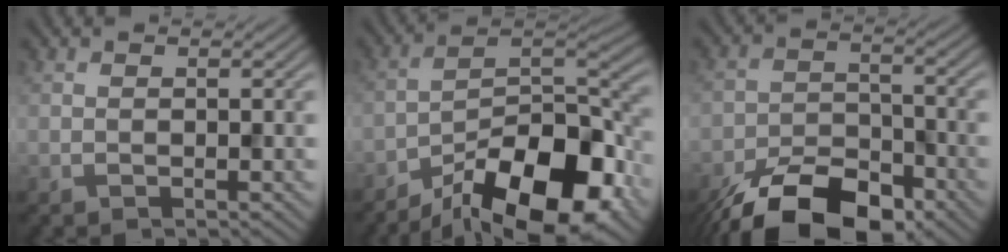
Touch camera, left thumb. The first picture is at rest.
{"total": 16.5, "force": [-11.0, 6.2, 10.6], "torque": [-0.181, -0.009, -0.184]}
{"total": 12.5, "force": [-9.1, 5.6, 6.4], "torque": [-0.117, -0.025, -0.156]}